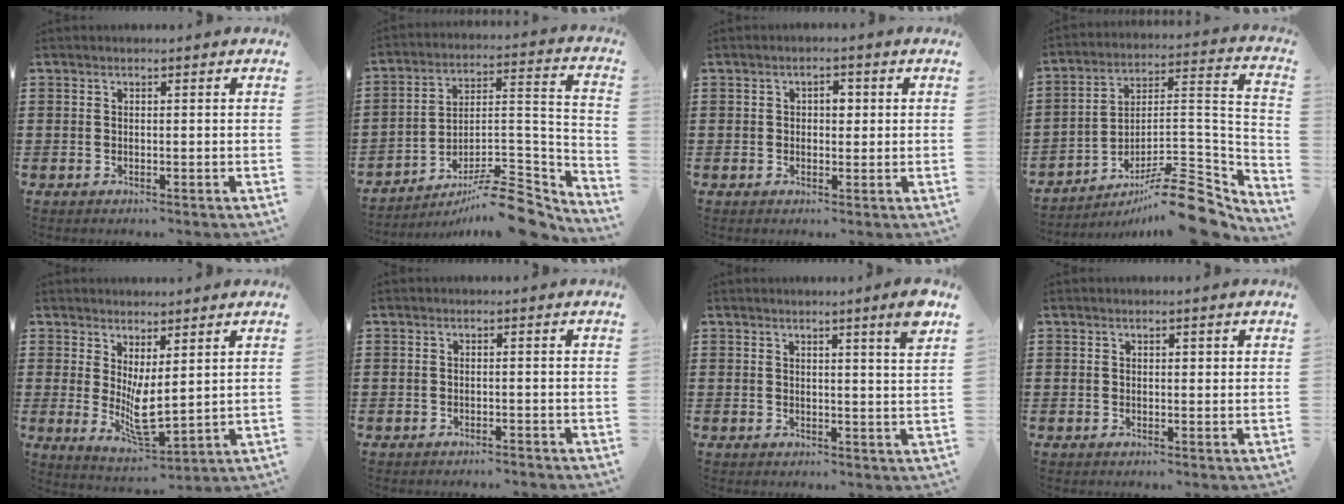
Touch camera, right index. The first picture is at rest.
{"total": 11.2, "force": [-9.1, 2.6, 6.0], "torque": [-0.079, 0.034, -0.169]}
{"total": 2.0, "force": [0.2, 1.2, 1.6], "torque": [-0.024, 0.005, 0.001]}
{"total": 13.3, "force": [-9.9, 3.3, 8.2], "torque": [-0.103, 0.041, -0.178]}
{"total": 5.2, "force": [1.1, 1.6, 4.8], "torque": [-0.089, -0.015, 0.019]}
{"total": 1.0, "force": [-1.0, 0.0, 0.1], "torque": [-0.005, 0.001, -0.022]}
{"total": 3.8, "force": [2.7, -0.6, 2.6], "torque": [-0.040, -0.010, 0.042]}
{"total": 0.5, "force": [0.2, 0.4, 0.3], "torque": [-0.005, 0.004, 0.004]}